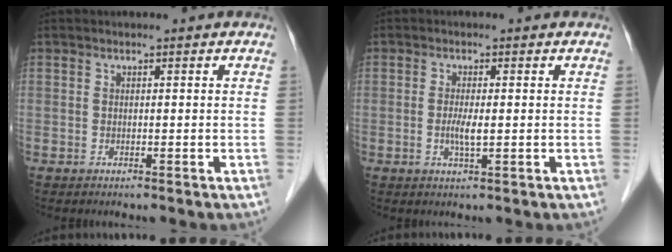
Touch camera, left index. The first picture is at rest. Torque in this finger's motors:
{"motor_torque": [0.31, 0.13, 0.09, 0.01]}